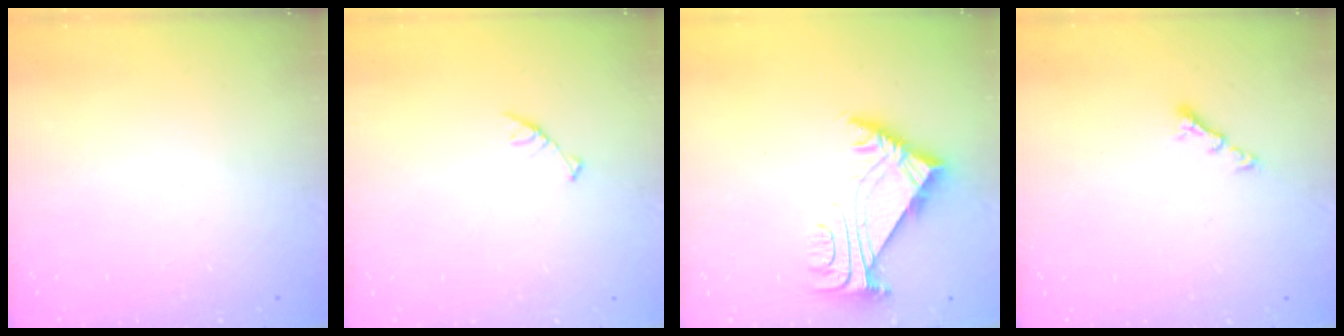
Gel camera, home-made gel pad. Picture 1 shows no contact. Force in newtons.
{"total": 3.0, "press": 3.0, "slide": 0.3}
{"total": 5.8, "press": 5.7, "slide": 1.1}
{"total": 3.5, "press": 3.5, "slide": 0.6}